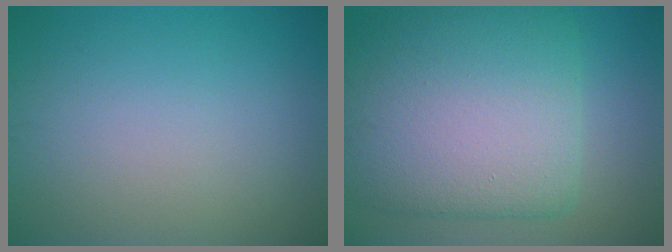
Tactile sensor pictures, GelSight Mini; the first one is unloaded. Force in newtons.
{"total": 12.9, "press": 12.9, "slide": 0.3}